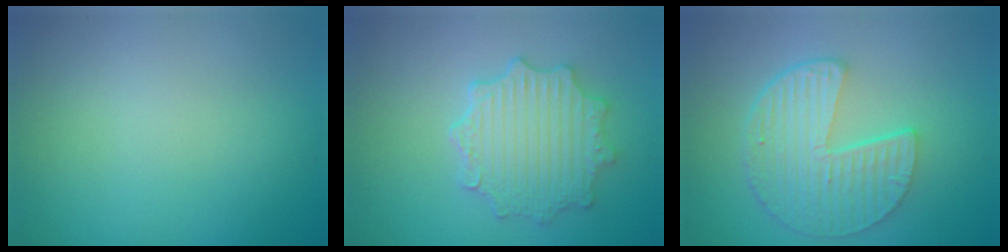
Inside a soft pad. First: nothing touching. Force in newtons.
{"total": 4.9, "press": 3.9, "slide": 3.0}
{"total": 5.9, "press": 4.3, "slide": 4.0}